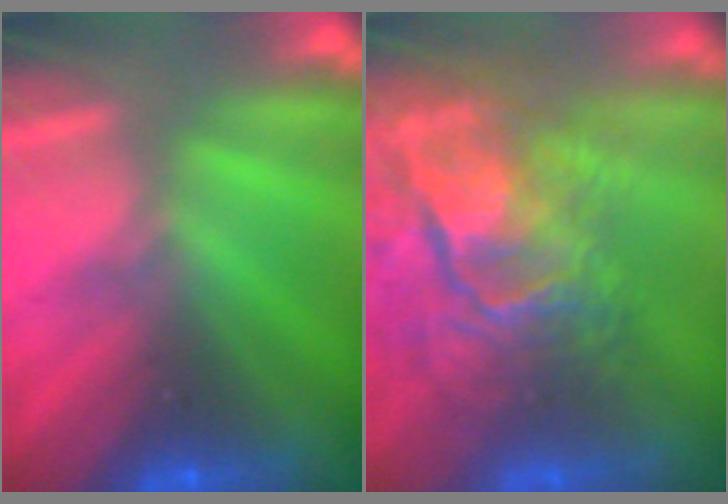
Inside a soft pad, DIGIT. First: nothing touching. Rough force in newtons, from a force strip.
{"total": 7.4}